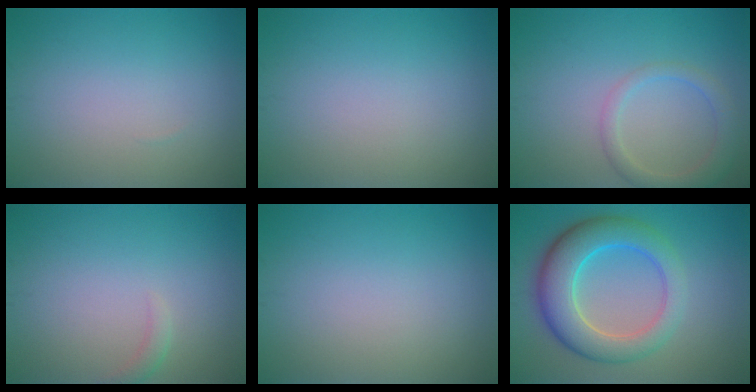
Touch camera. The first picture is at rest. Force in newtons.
{"total": 0.0}
{"total": 2.7, "press": 2.7, "slide": 0.1}
{"total": 1.0, "press": 0.9, "slide": 0.2}
{"total": 0.0}
{"total": 7.6, "press": 7.6, "slide": 0.2}